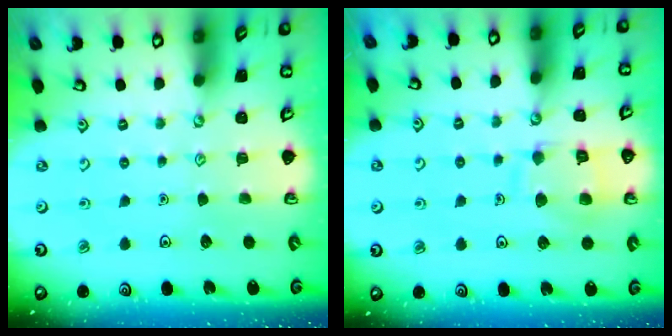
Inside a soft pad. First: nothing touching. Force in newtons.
{"total": 10.7, "press": 10.7, "slide": 0.9}